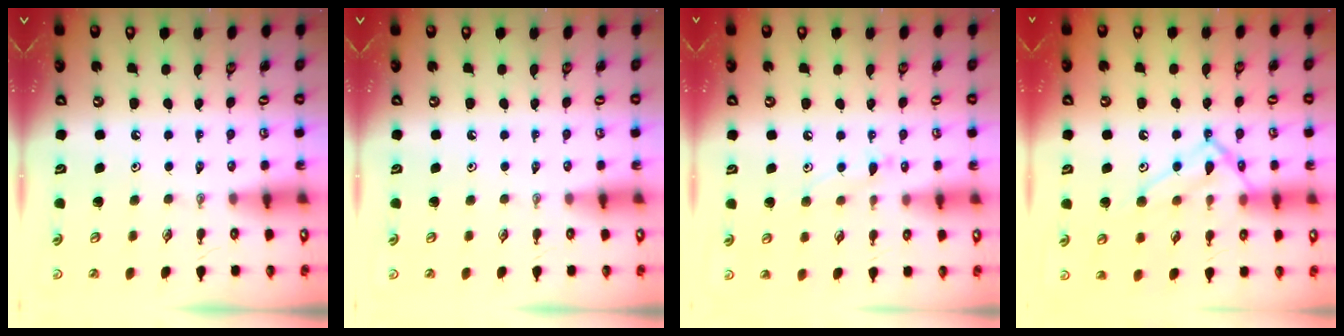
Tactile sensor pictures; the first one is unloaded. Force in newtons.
{"total": 0.0}
{"total": 8.6, "press": 8.5, "slide": 0.6}
{"total": 13.2, "press": 13.2, "slide": 0.9}